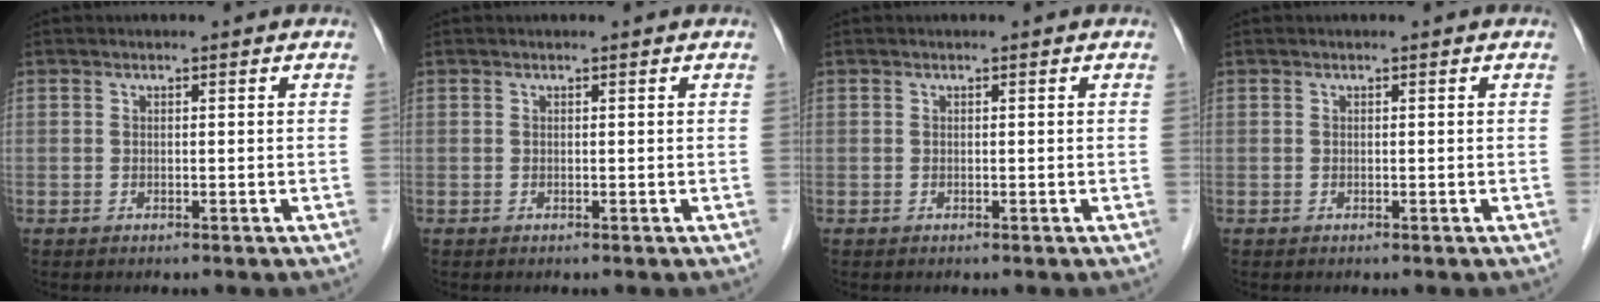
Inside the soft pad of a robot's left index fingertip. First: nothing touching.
{"total": 0.0}
{"total": 0.0}
{"total": 0.0}